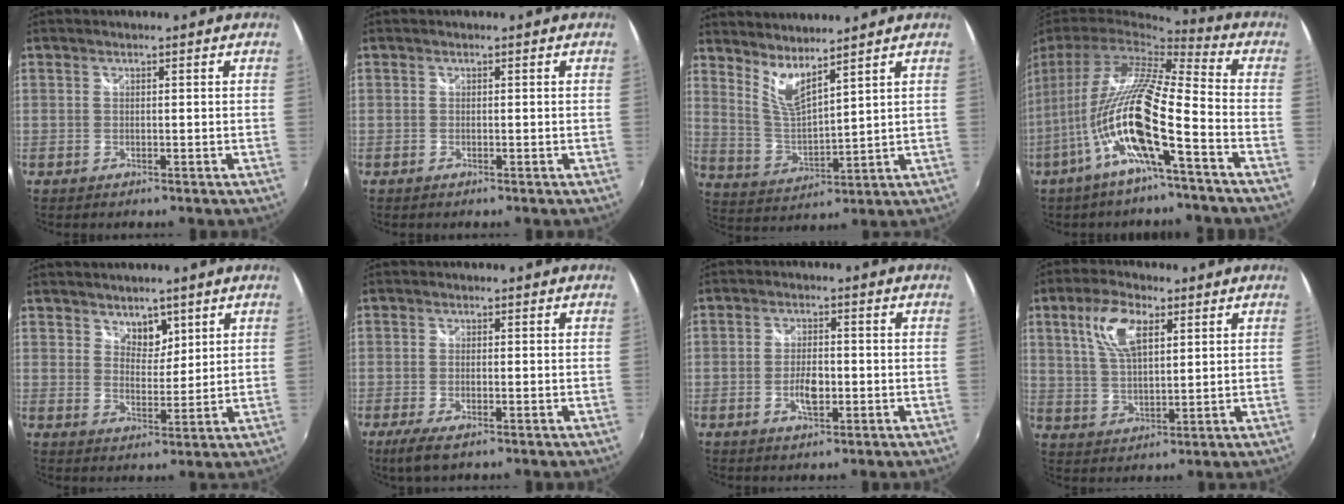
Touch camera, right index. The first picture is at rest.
{"total": 0.0}
{"total": 7.1, "force": [5.8, 0.9, 4.0], "torque": [-0.080, -0.015, 0.117]}
{"total": 16.3, "force": [-5.4, 2.0, 15.2], "torque": [-0.273, -0.016, -0.108]}
{"total": 4.5, "force": [3.0, 2.8, 1.7], "torque": [-0.015, -0.002, 0.051]}
{"total": 4.2, "force": [-2.3, 1.0, 3.3], "torque": [-0.072, -0.011, -0.038]}
{"total": 4.6, "force": [-1.2, 2.1, 4.0], "torque": [-0.078, 0.002, -0.020]}
{"total": 9.5, "force": [4.0, 4.3, 7.4], "torque": [-0.146, 0.012, 0.080]}